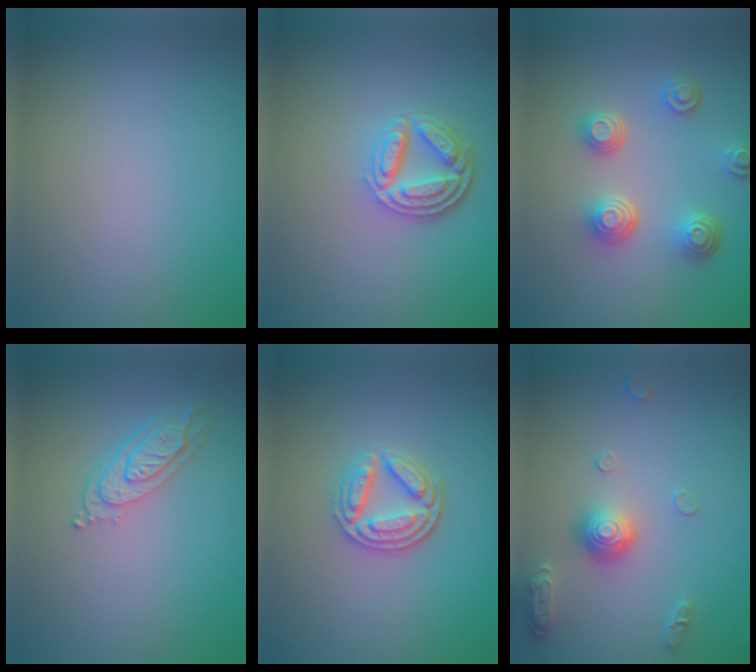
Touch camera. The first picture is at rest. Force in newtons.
{"total": 4.7, "press": 3.6, "slide": 3.1}
{"total": 4.3, "press": 3.3, "slide": 2.7}
{"total": 3.4, "press": 2.7, "slide": 2.1}
{"total": 3.7, "press": 3.2, "slide": 1.9}
{"total": 3.0, "press": 2.9, "slide": 0.7}